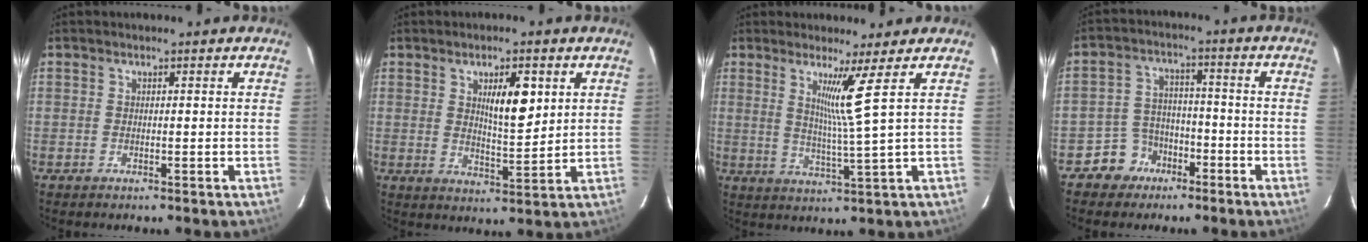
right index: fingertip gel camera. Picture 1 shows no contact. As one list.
[{"total": 7.4, "force": [2.6, 2.2, 6.6], "torque": [-0.108, -0.001, 0.046]}, {"total": 6.3, "force": [2.6, -2.4, 5.2], "torque": [-0.097, -0.023, 0.055]}, {"total": 6.7, "force": [-4.1, 5.2, 1.2], "torque": [-0.023, 0.017, -0.065]}]